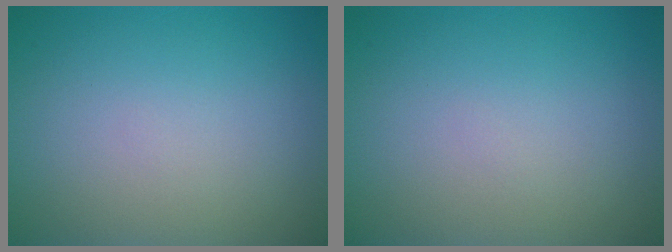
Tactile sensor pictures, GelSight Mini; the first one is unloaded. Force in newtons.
{"total": 0.0}